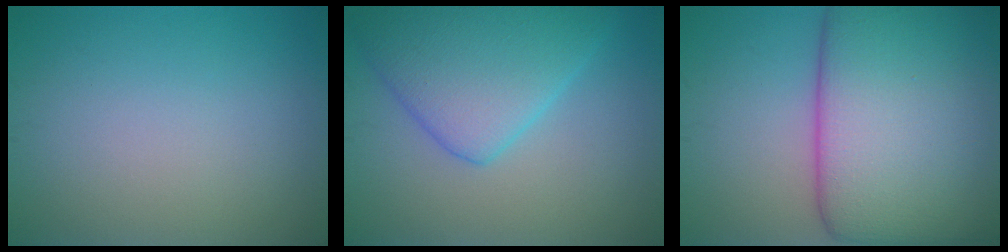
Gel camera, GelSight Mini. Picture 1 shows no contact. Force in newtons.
{"total": 7.2, "press": 7.2, "slide": 0.2}
{"total": 17.0, "press": 17.0, "slide": 0.5}